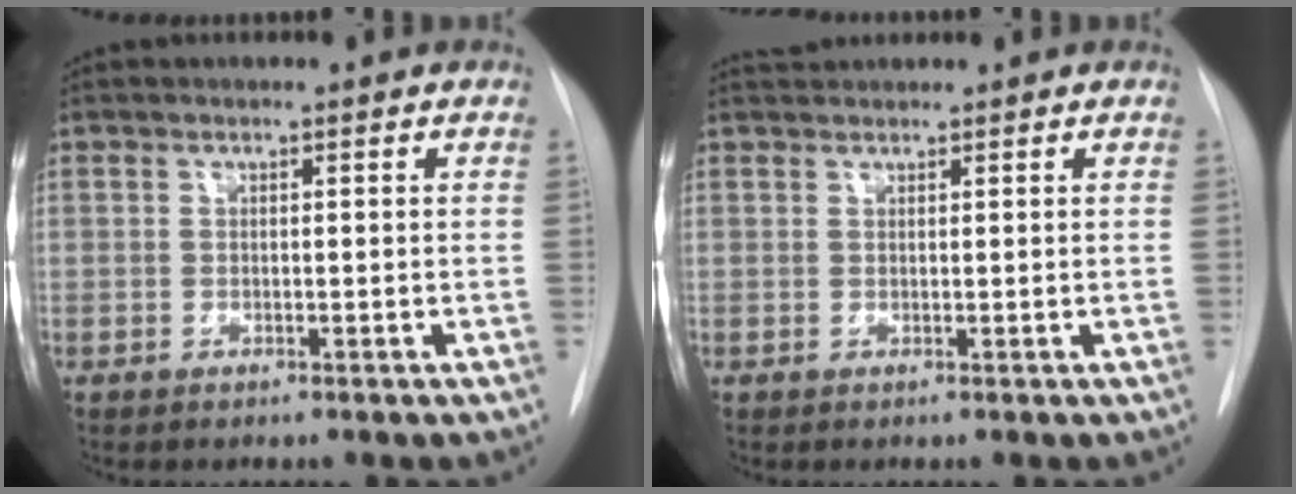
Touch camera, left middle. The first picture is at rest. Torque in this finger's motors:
{"motor_torque": [0.27, -0.13, -0.04, 0.02]}